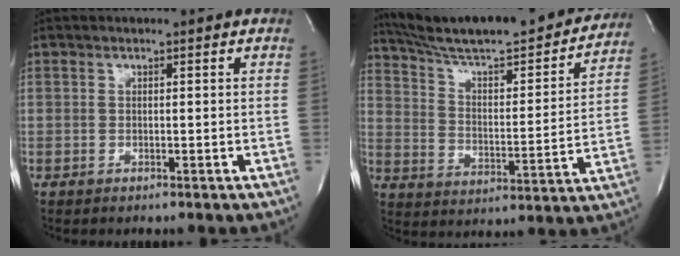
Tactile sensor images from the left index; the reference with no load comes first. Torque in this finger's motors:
{"motor_torque": [0.04, -0.04, 0.18, 0.06]}